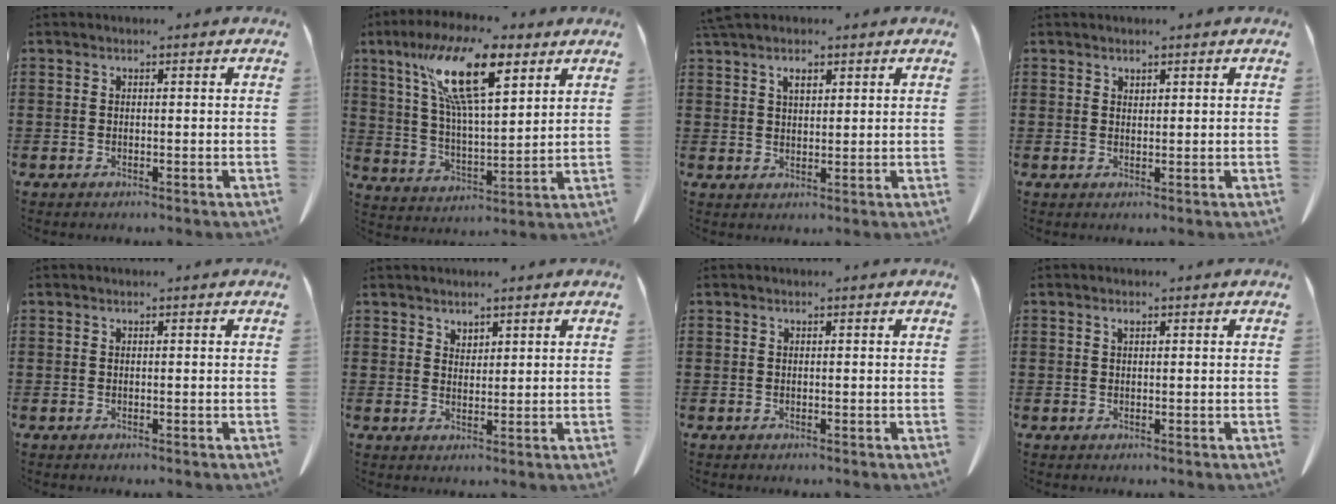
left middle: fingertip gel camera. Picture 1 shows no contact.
{"total": 14.7, "force": [8.4, 4.3, 11.3], "torque": [-0.239, -0.012, 0.145]}
{"total": 2.7, "force": [1.8, 1.0, 1.7], "torque": [-0.030, -0.001, 0.032]}
{"total": 1.1, "force": [1.1, 0.2, 0.2], "torque": [-0.005, -0.002, 0.021]}
{"total": 0.0}
{"total": 1.9, "force": [1.8, 0.6, 0.1], "torque": [-0.005, -0.001, 0.037]}
{"total": 0.0}
{"total": 0.6, "force": [0.4, 0.3, 0.4], "torque": [-0.010, -0.002, 0.008]}